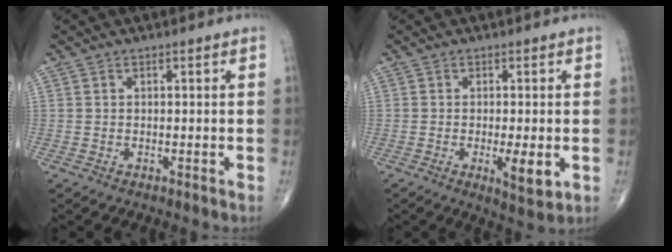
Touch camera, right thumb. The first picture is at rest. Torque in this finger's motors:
{"motor_torque": [0.86, 0.71, 0.56, -0.16, 0.19]}